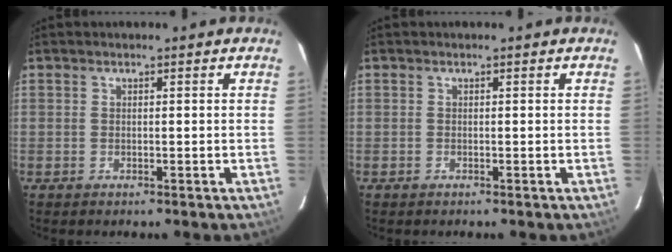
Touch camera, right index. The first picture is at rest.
{"total": 0.0}